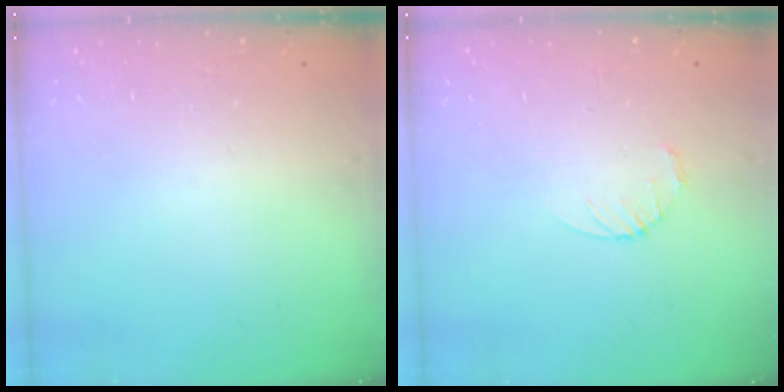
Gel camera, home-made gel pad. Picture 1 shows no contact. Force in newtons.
{"total": 3.4, "press": 3.3, "slide": 0.4}